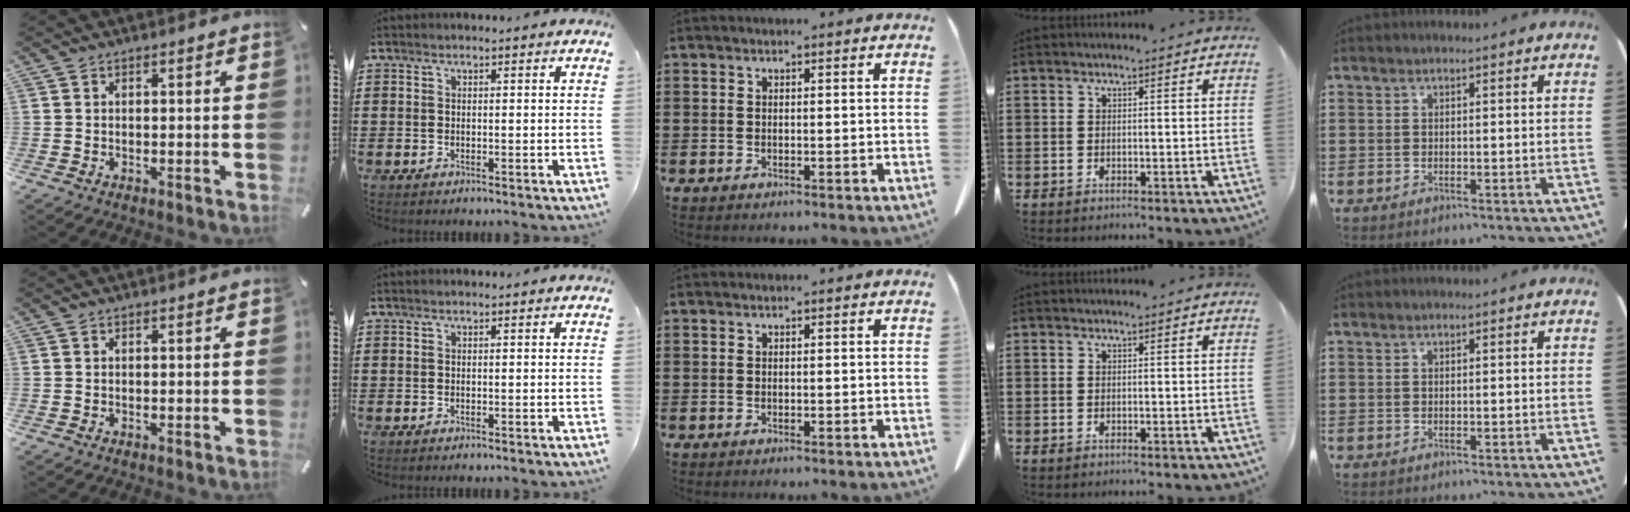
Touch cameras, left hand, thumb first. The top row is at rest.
{}